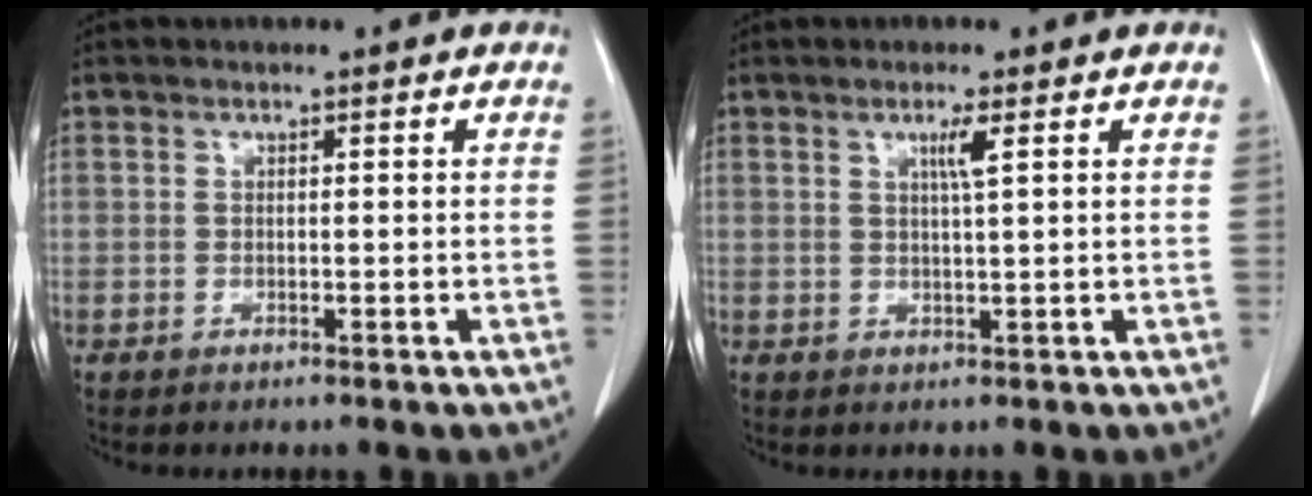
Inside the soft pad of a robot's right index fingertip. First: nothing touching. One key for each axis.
{"total": 2.3, "fx": 1.0, "fy": -0.5, "fz": 2.0, "tx": -0.039, "ty": -0.004, "tz": 0.018}